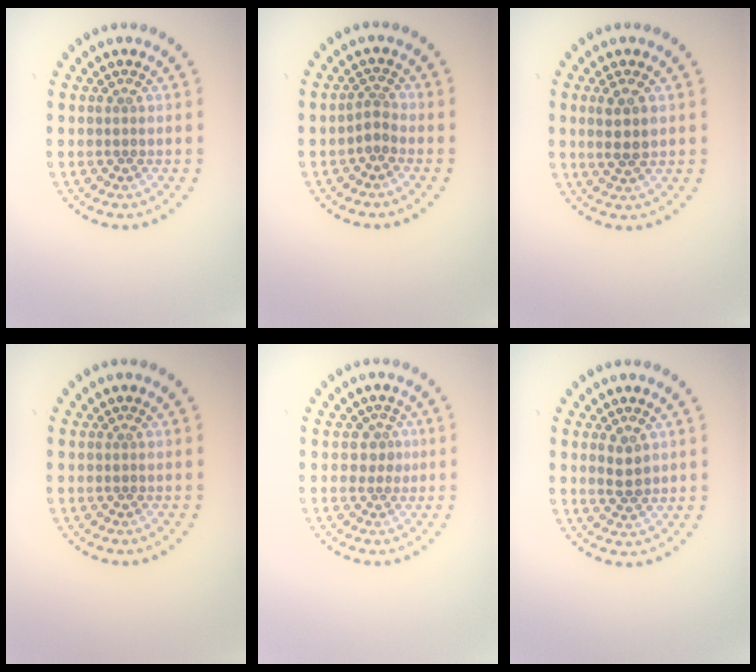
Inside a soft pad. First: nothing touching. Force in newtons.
{"total": 1.6, "press": 1.1, "slide": 1.1}
{"total": 2.4, "press": 2.3, "slide": 0.9}
{"total": 0.0}
{"total": 1.7, "press": 1.2, "slide": 1.1}
{"total": 2.2, "press": 2.2, "slide": 0.6}